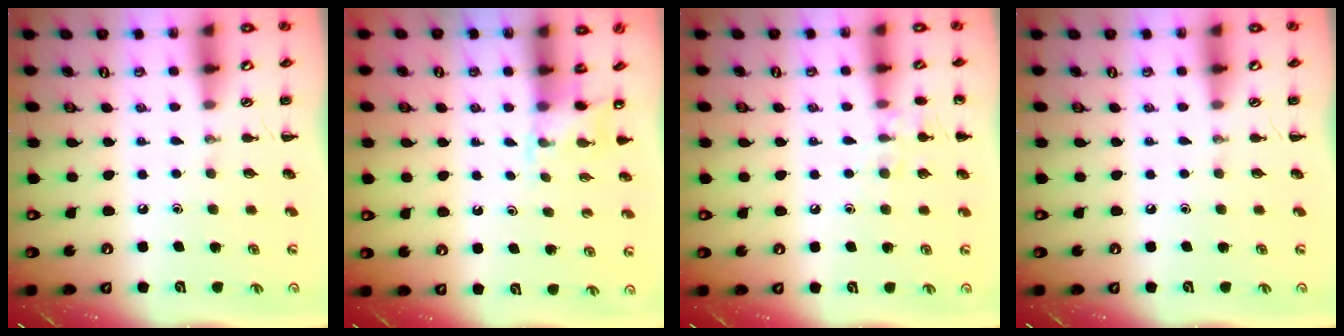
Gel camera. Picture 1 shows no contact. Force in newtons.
{"total": 2.5, "press": 2.4, "slide": 0.9}
{"total": 7.9, "press": 7.6, "slide": 2.1}
{"total": 0.0}